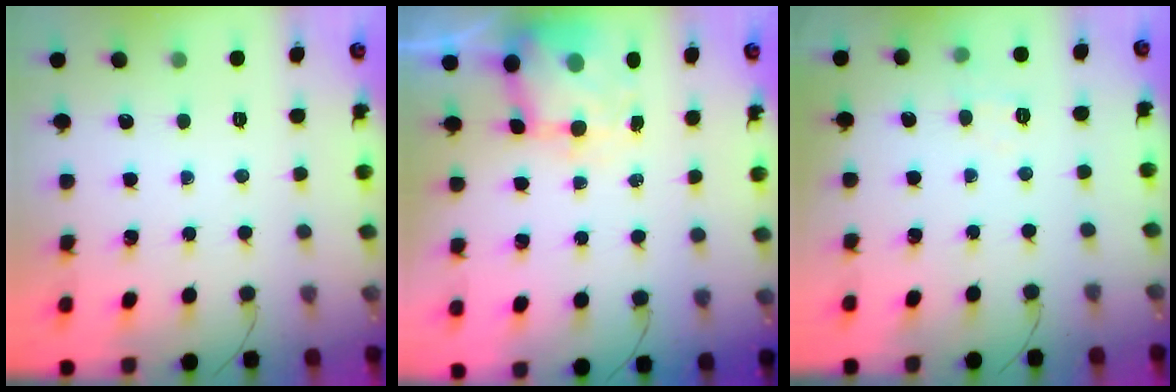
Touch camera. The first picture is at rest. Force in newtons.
{"total": 7.1, "press": 6.9, "slide": 1.4}
{"total": 4.8, "press": 4.5, "slide": 1.7}